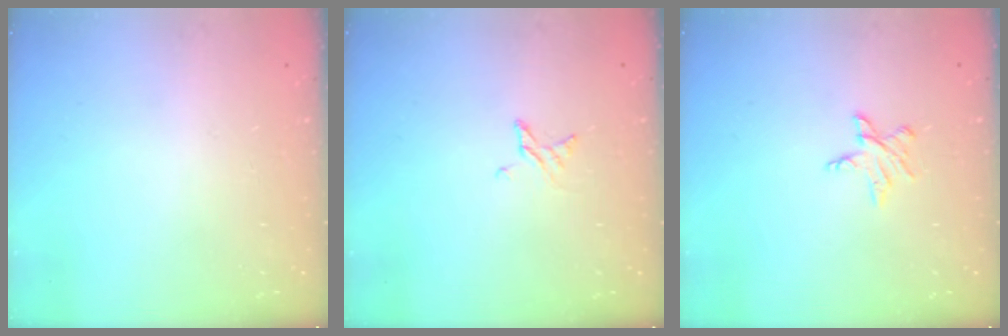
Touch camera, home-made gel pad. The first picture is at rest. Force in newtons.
{"total": 3.0, "press": 3.0, "slide": 0.3}
{"total": 5.5, "press": 5.4, "slide": 0.5}